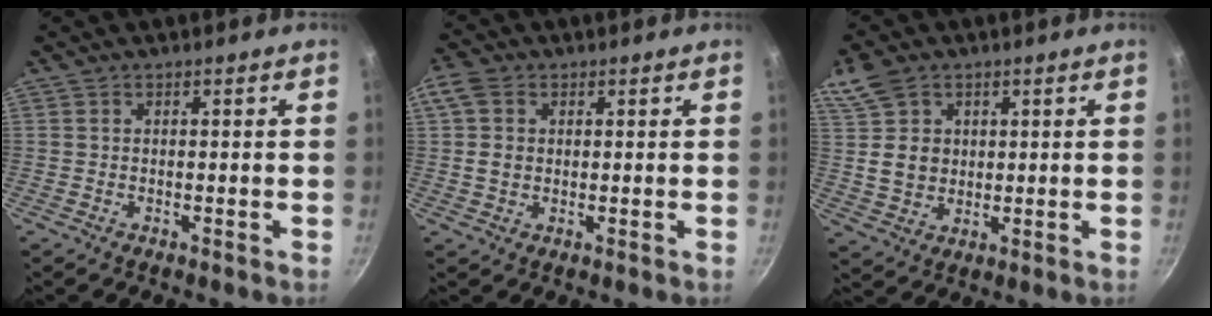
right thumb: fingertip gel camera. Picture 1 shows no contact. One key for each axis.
{"total": 5.2, "fx": 1.0, "fy": 4.1, "fz": 3.0, "tx": -0.053, "ty": -0.002, "tz": 0.008}
{"total": 9.3, "fx": 3.7, "fy": 7.1, "fz": 4.7, "tx": -0.070, "ty": -0.020, "tz": 0.073}